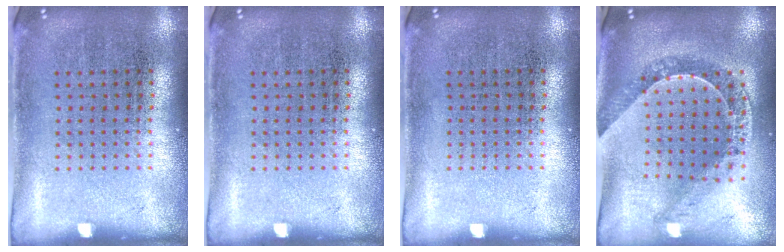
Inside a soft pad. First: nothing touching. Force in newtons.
{"total": 0.0}
{"total": 0.0}
{"total": 1.0, "press": 1.0, "slide": 0.2}